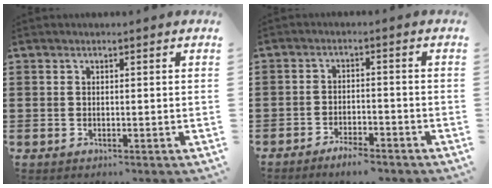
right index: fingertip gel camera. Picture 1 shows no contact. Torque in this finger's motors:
{"motor_torque": [0.09, 0.45, 0.28, 0.07]}